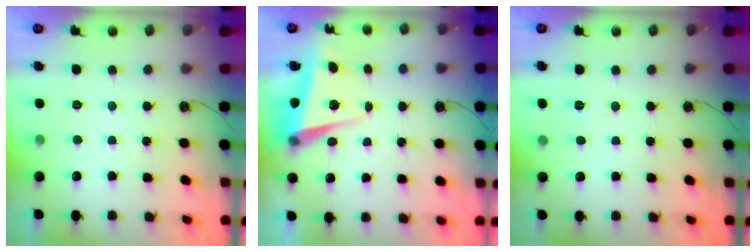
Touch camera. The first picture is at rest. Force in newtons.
{"total": 5.3, "press": 5.2, "slide": 1.1}
{"total": 5.6, "press": 3.2, "slide": 4.5}